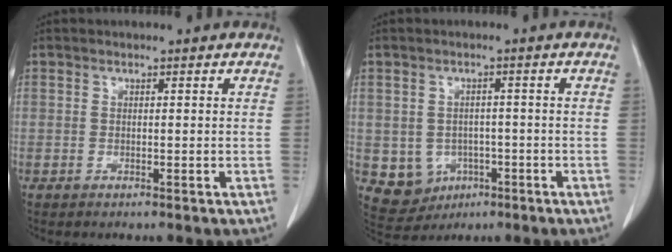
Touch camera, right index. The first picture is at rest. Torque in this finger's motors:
{"motor_torque": [0.04, 0.02, -0.31, -0.07]}